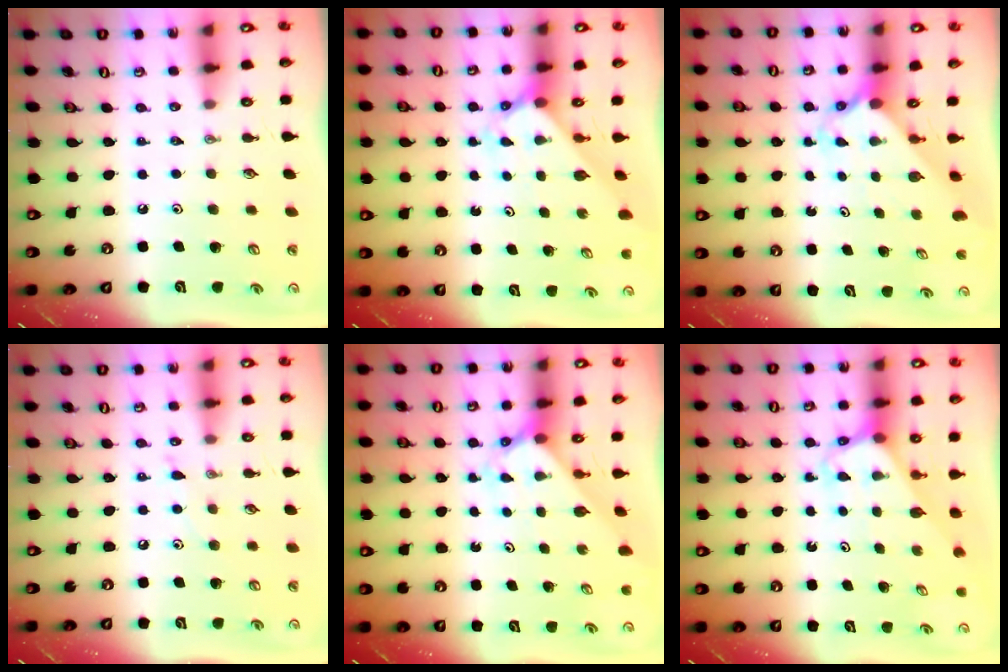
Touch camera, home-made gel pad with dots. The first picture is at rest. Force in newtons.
{"total": 2.4, "press": 2.4, "slide": 0.2}
{"total": 2.4, "press": 2.3, "slide": 0.3}
{"total": 6.4, "press": 6.3, "slide": 0.7}
{"total": 2.4, "press": 2.4, "slide": 0.2}
{"total": 3.1, "press": 3.1, "slide": 0.2}